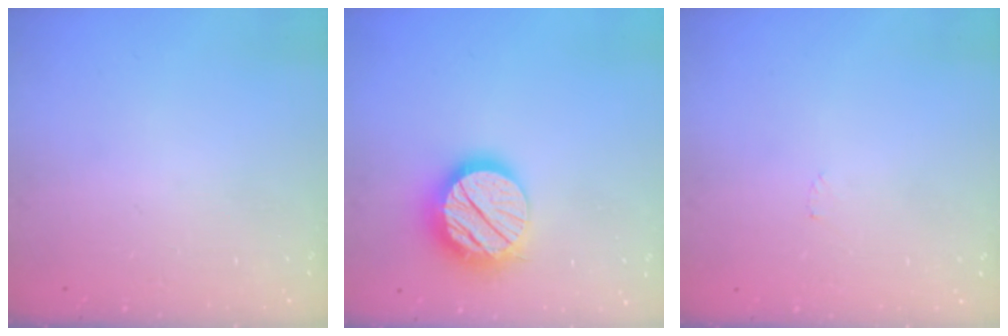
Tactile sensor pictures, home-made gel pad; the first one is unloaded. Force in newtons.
{"total": 16.8, "press": 16.8, "slide": 1.6}
{"total": 2.3, "press": 2.3, "slide": 0.2}